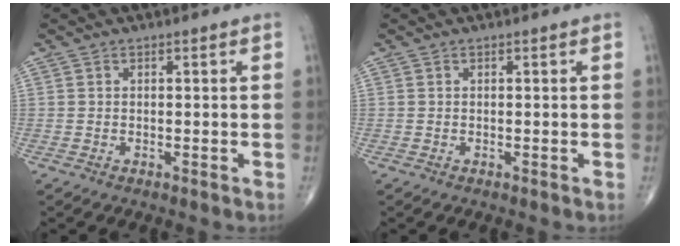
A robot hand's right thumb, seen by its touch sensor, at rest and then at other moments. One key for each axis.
{"total": 0.0}